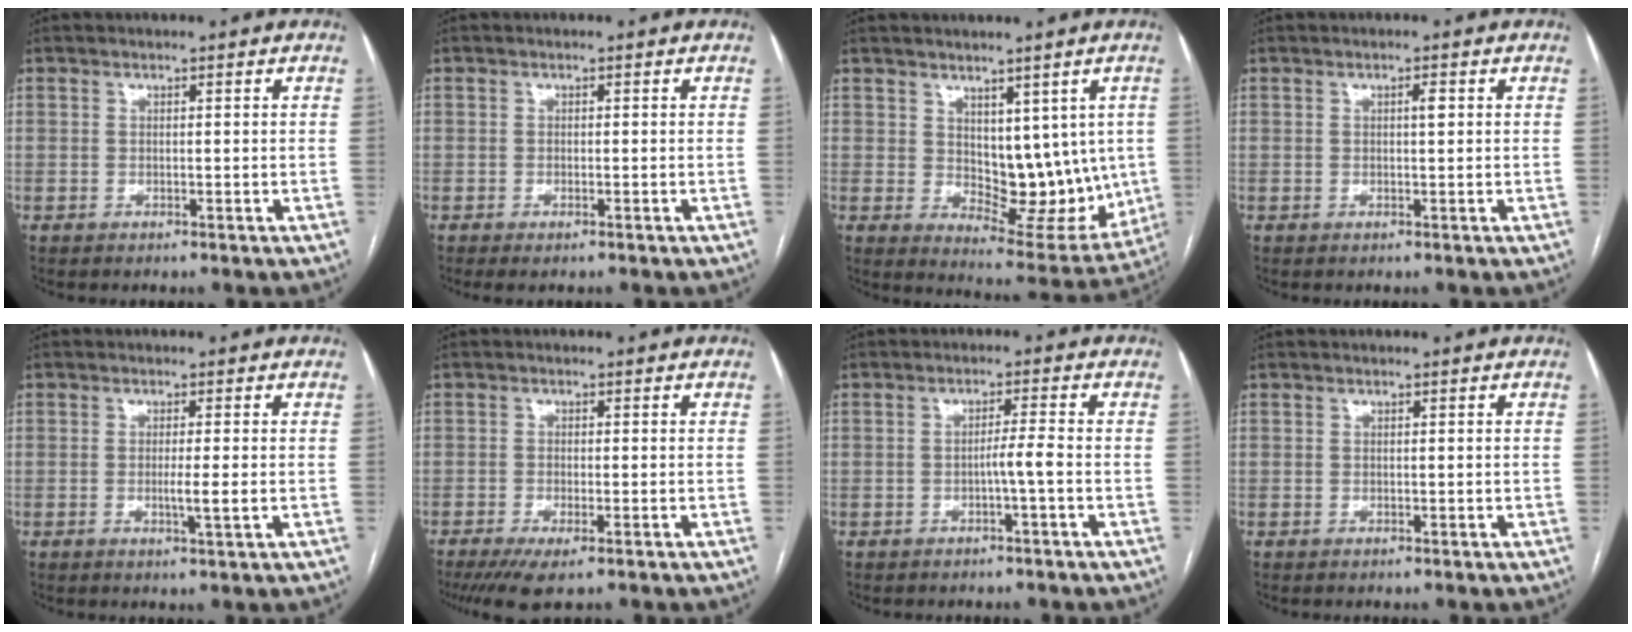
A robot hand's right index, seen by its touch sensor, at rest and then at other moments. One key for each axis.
{"total": 1.3, "fx": -0.8, "fy": 0.3, "fz": 0.9, "tx": -0.015, "ty": -0.003, "tz": -0.010}
{"total": 11.3, "fx": 1.4, "fy": 6.5, "fz": 9.1, "tx": -0.101, "ty": -0.004, "tz": 0.043}
{"total": 1.3, "fx": 0.3, "fy": 0.2, "fz": 1.2, "tx": -0.020, "ty": 0.002, "tz": 0.004}
{"total": 2.7, "fx": -0.4, "fy": -0.3, "fz": 2.7, "tx": -0.048, "ty": -0.007, "tz": -0.005}
{"total": 5.2, "fx": -3.3, "fy": 1.1, "fz": 3.9, "tx": -0.066, "ty": -0.014, "tz": -0.052}
{"total": 2.4, "fx": -0.9, "fy": -0.4, "fz": 2.2, "tx": -0.033, "ty": 0.001, "tz": -0.018}
{"total": 0.0}